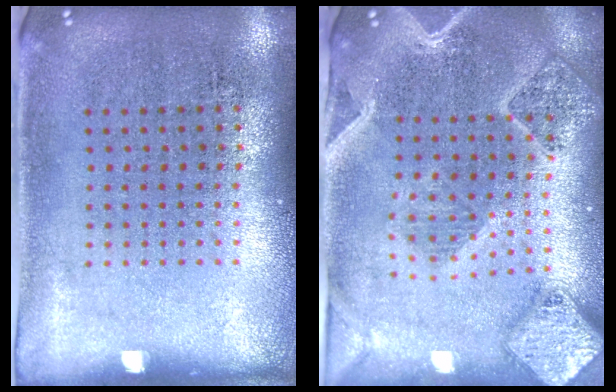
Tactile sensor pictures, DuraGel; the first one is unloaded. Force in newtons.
{"total": 2.9, "press": 2.5, "slide": 1.4}